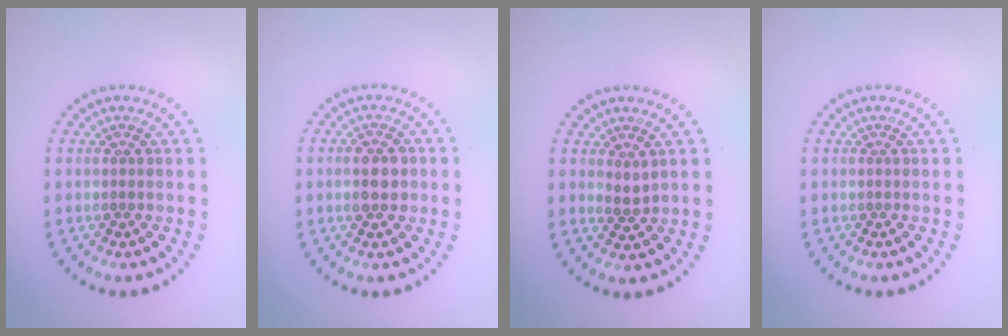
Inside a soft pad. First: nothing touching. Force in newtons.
{"total": 2.9, "press": 2.9, "slide": 0.1}
{"total": 1.1, "press": 0.9, "slide": 0.6}
{"total": 0.0}